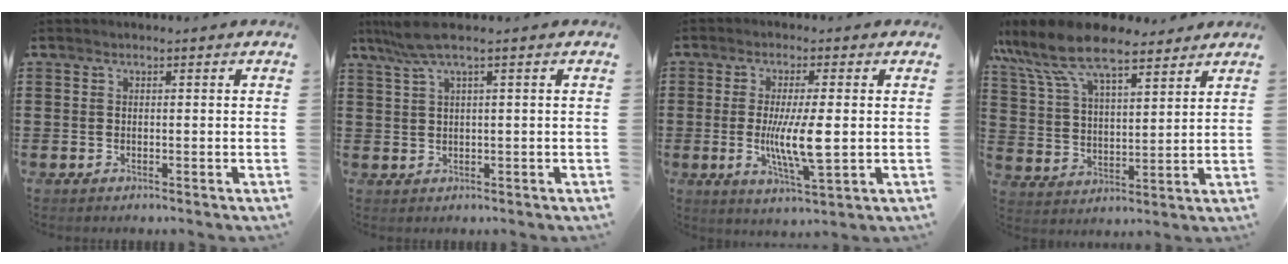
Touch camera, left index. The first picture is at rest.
{"total": 3.8, "force": [1.2, -0.1, 3.7], "torque": [-0.088, -0.008, 0.012]}
{"total": 8.1, "force": [-0.5, 1.4, 7.9], "torque": [-0.159, -0.014, -0.013]}
{"total": 11.0, "force": [8.8, 3.4, 5.6], "torque": [-0.141, -0.028, 0.158]}